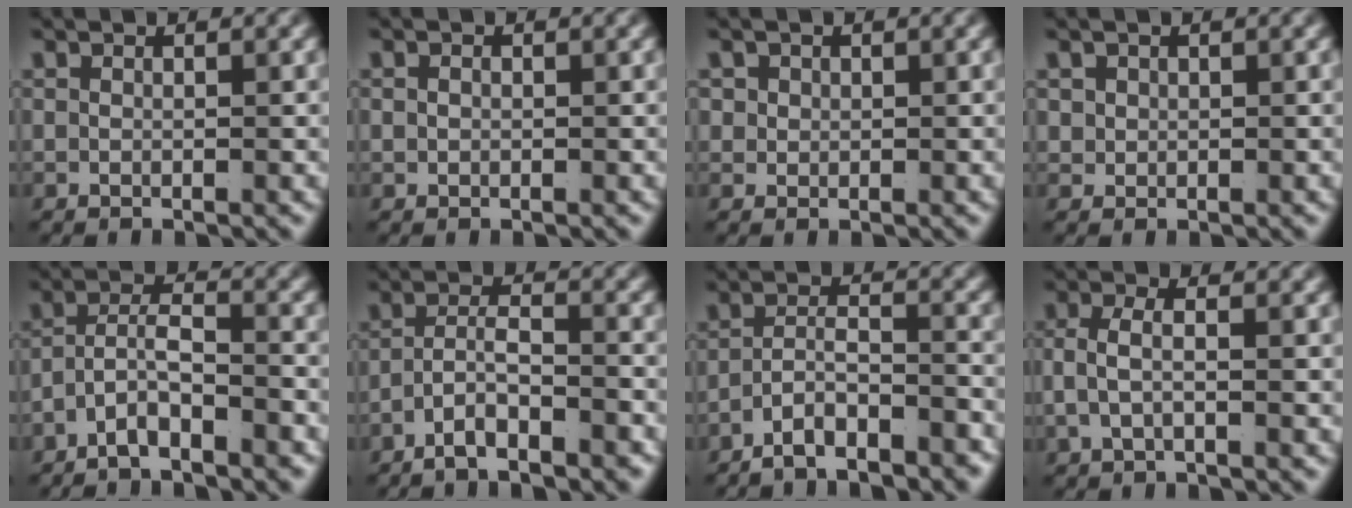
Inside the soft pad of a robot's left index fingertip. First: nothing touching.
{"total": 0.6, "force": [0.0, 0.5, 0.4], "torque": [-0.017, -0.010, 0.006]}
{"total": 1.7, "force": [0.7, 1.4, 0.6], "torque": [-0.019, -0.005, 0.016]}
{"total": 1.6, "force": [0.7, 1.4, 0.6], "torque": [-0.025, -0.008, 0.020]}
{"total": 5.2, "force": [-2.8, 2.9, 3.2], "torque": [-0.072, -0.020, -0.046]}
{"total": 4.5, "force": [-3.1, 1.9, 2.6], "torque": [-0.057, -0.017, -0.050]}
{"total": 5.7, "force": [-4.7, 2.4, 2.3], "torque": [-0.052, -0.022, -0.077]}
{"total": 2.9, "force": [-0.5, 1.5, 2.5], "torque": [-0.060, -0.008, -0.004]}